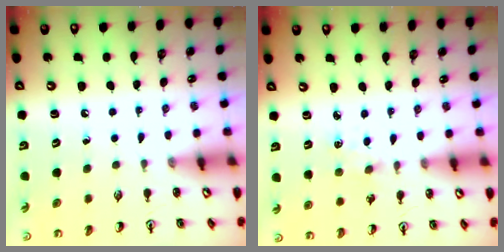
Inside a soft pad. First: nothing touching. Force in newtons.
{"total": 1.4, "press": 1.3, "slide": 0.3}